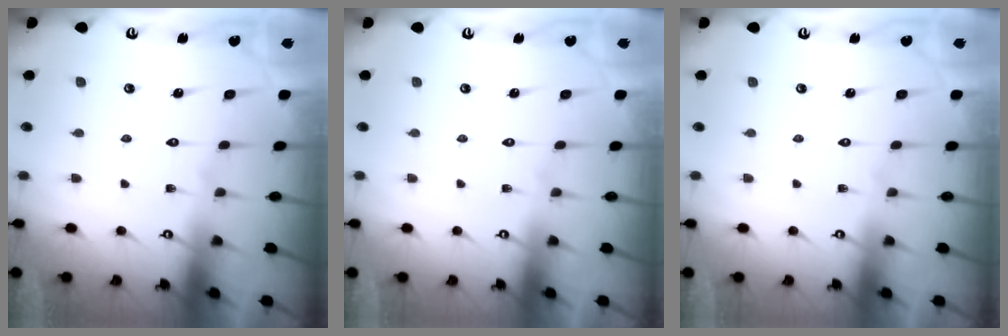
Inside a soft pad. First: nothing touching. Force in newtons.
{"total": 0.0}
{"total": 0.0}